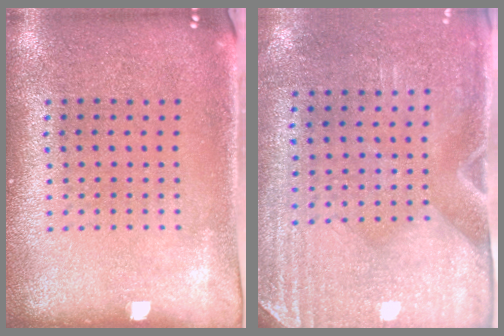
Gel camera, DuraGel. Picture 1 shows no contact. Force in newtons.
{"total": 2.9, "press": 2.5, "slide": 1.4}